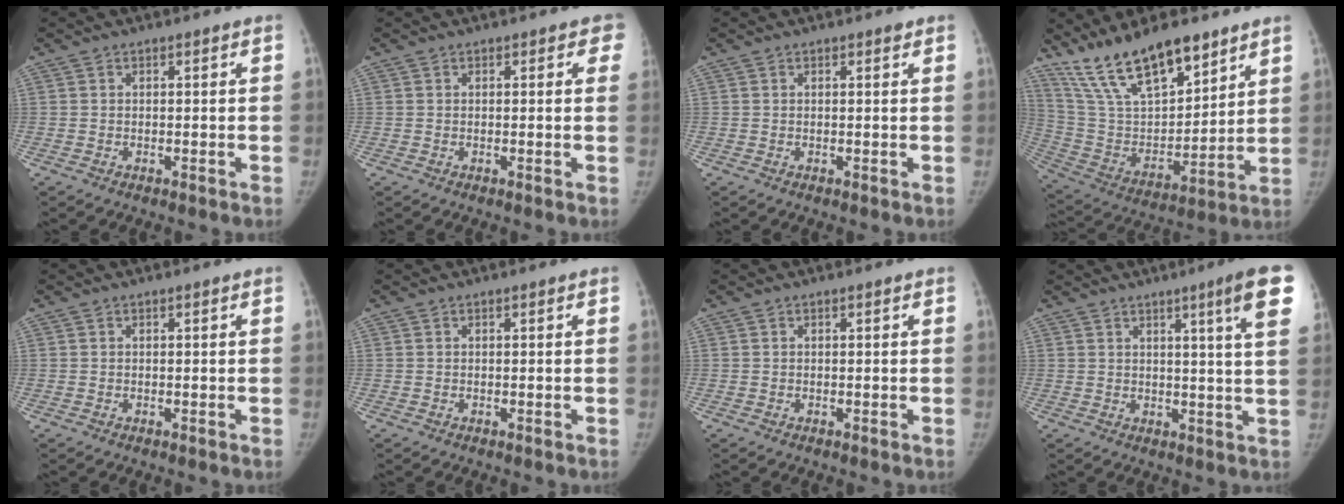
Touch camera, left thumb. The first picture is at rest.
{"total": 2.5, "force": [1.1, 1.2, 1.8], "torque": [0.003, 0.001, 0.003]}
{"total": 0.6, "force": [0.5, 0.1, 0.3], "torque": [-0.002, -0.002, 0.006]}
{"total": 19.5, "force": [14.4, 7.0, 11.1], "torque": [-0.160, -0.068, 0.273]}
{"total": 0.0}
{"total": 0.0}
{"total": 0.0}
{"total": 10.1, "force": [5.1, -0.1, 8.7], "torque": [-0.110, -0.025, 0.058]}